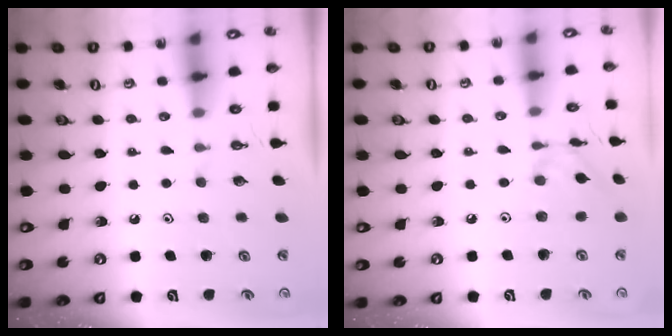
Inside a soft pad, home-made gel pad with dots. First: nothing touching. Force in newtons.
{"total": 3.8, "press": 3.8, "slide": 0.1}